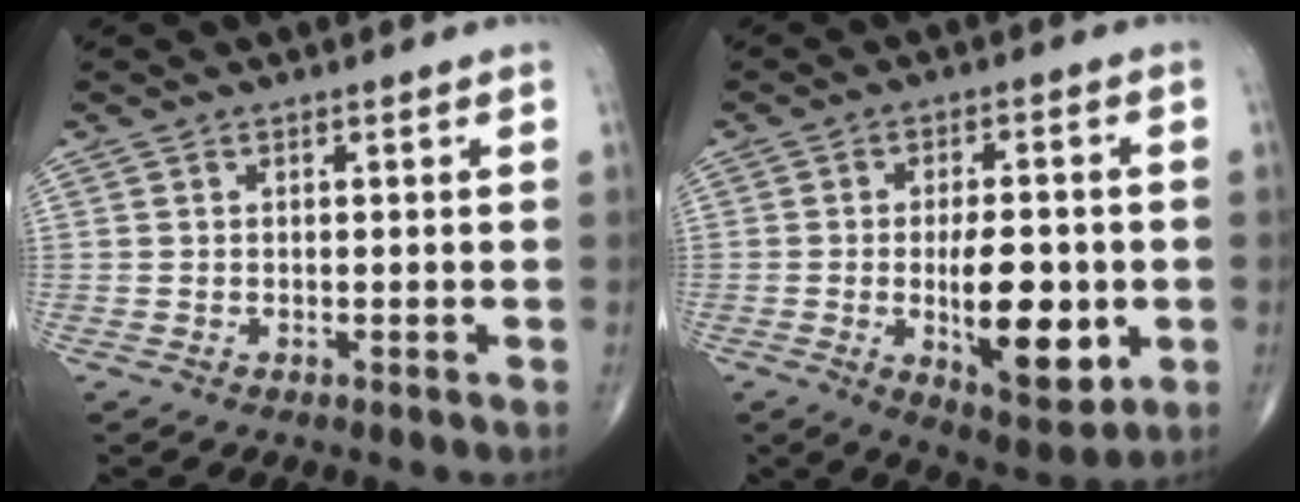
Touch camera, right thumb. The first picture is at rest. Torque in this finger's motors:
{"motor_torque": [1.69, 3.32, 1.08, 0.22, 0.40]}